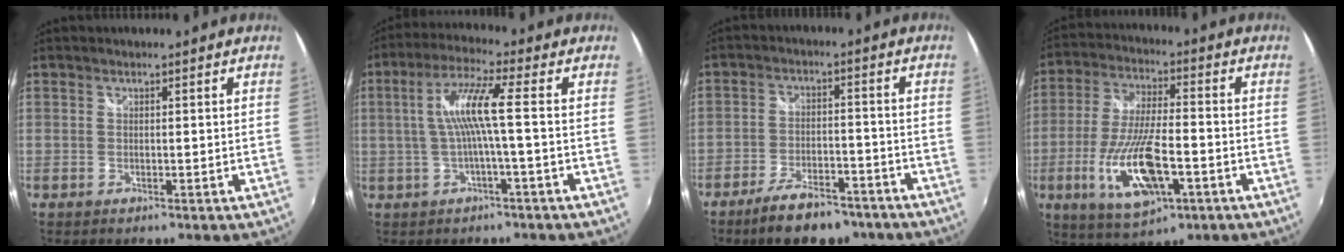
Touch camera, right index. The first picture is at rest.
{"total": 7.8, "force": [-0.5, -0.5, 7.8], "torque": [-0.159, 0.007, -0.003]}
{"total": 11.8, "force": [-9.0, 4.4, 6.3], "torque": [-0.129, -0.001, -0.137]}
{"total": 15.8, "force": [-5.4, 5.6, 13.8], "torque": [-0.286, -0.018, -0.095]}